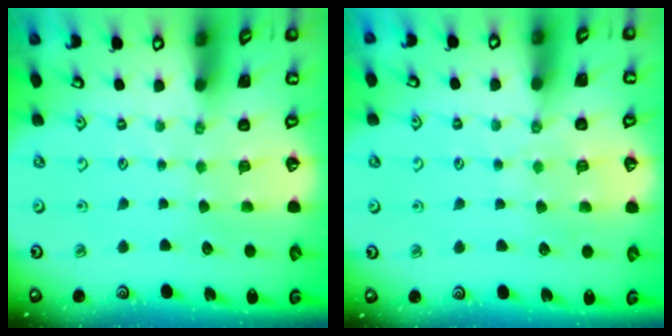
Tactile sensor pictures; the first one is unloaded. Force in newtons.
{"total": 4.8, "press": 4.7, "slide": 0.7}